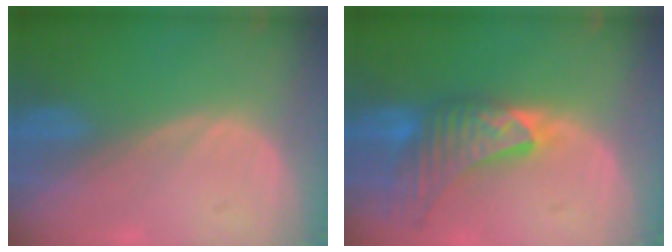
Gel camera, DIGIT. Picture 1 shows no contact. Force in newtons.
{"total": 9.1, "press": 8.3, "slide": 3.8}